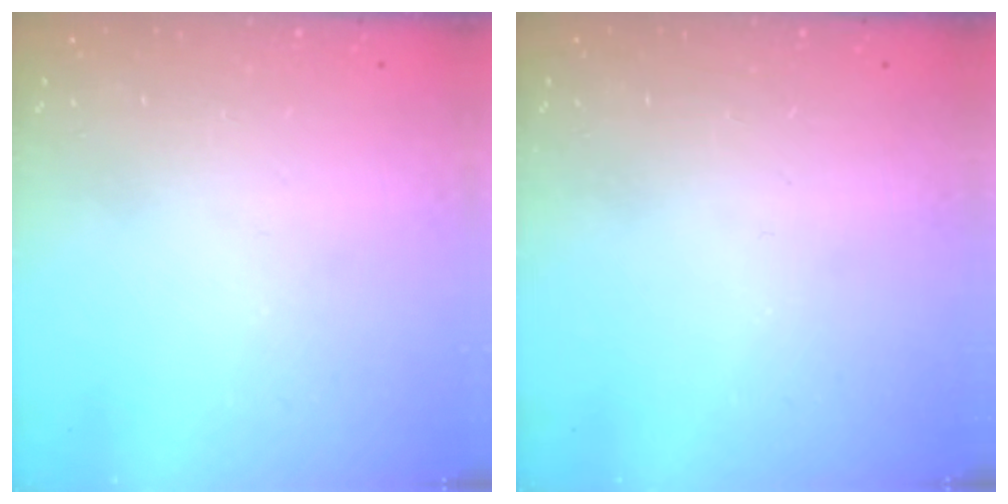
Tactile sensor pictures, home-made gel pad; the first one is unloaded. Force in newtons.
{"total": 0.0}